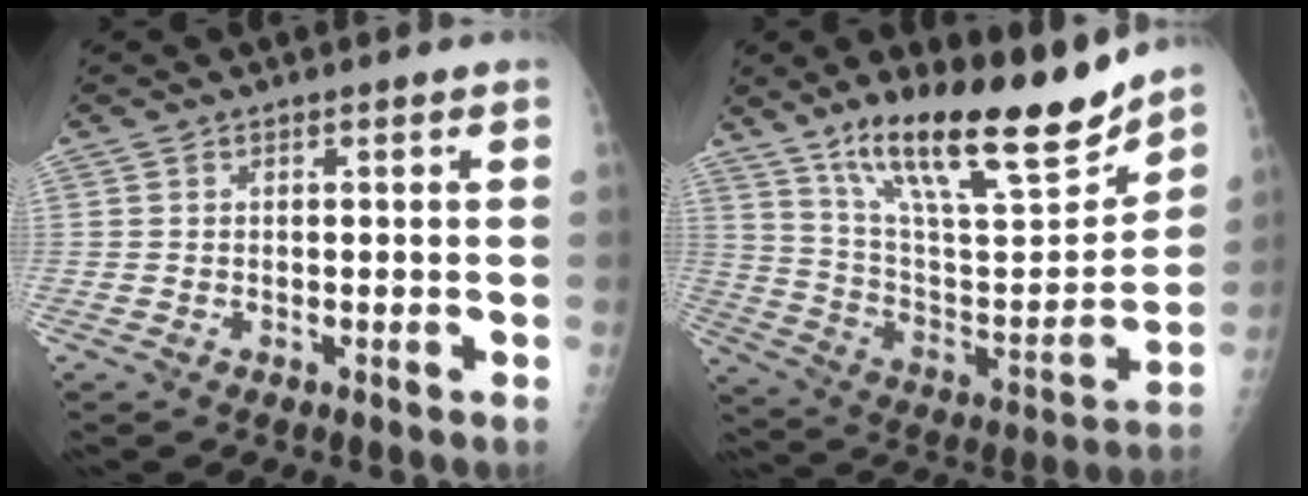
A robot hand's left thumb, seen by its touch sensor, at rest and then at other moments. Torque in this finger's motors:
{"motor_torque": [0.62, 0.48, 1.46, -1.31, 0.13]}